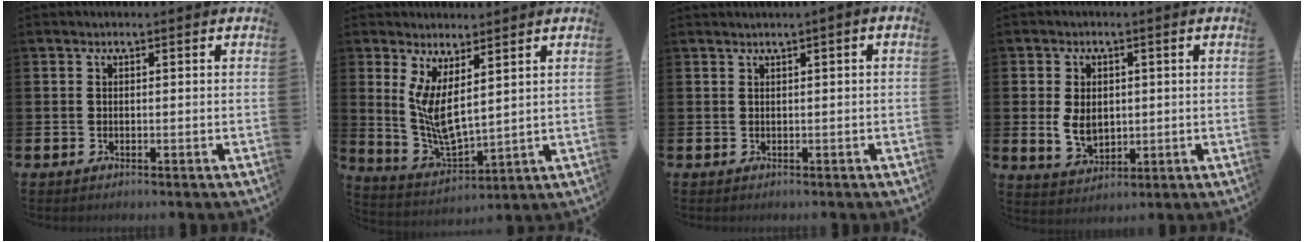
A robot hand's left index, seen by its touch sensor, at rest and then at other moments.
{"total": 6.1, "force": [3.3, 2.3, 4.7], "torque": [-0.104, -0.031, 0.058]}
{"total": 0.6, "force": [0.1, -0.2, 0.6], "torque": [-0.015, 0.001, 0.002]}
{"total": 4.4, "force": [0.3, 3.3, 3.0], "torque": [-0.054, 0.009, 0.003]}